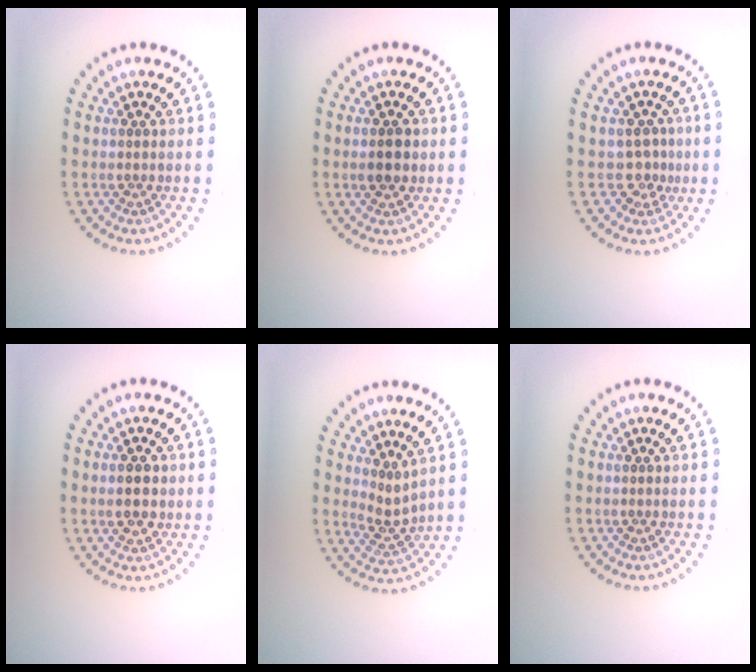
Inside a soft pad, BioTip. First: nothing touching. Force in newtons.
{"total": 2.3, "press": 2.3, "slide": 0.1}
{"total": 2.1, "press": 1.4, "slide": 1.5}
{"total": 2.2, "press": 2.2, "slide": 0.0}
{"total": 2.1, "press": 1.5, "slide": 1.5}
{"total": 0.0}